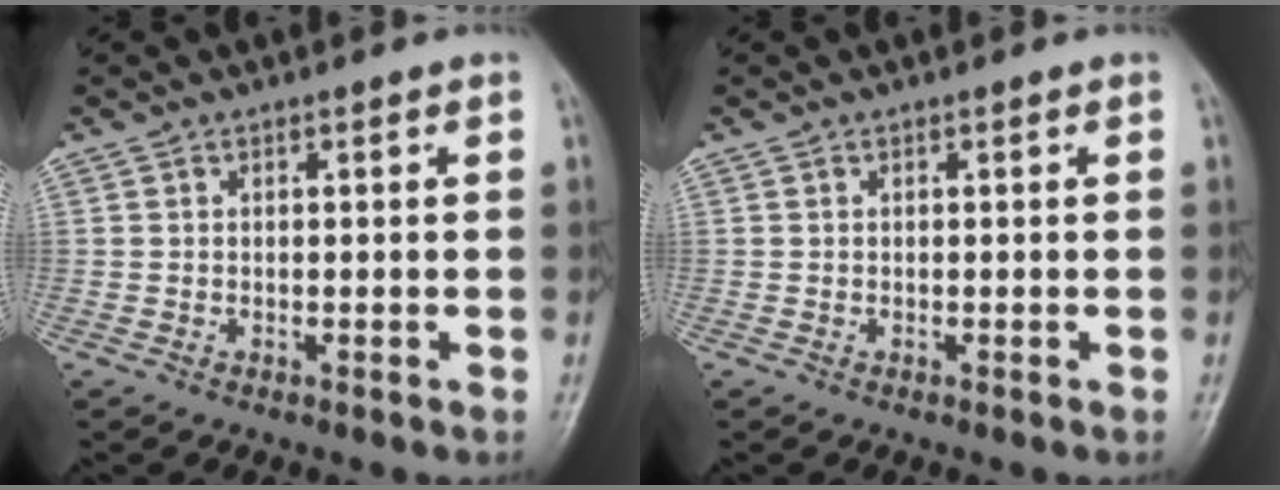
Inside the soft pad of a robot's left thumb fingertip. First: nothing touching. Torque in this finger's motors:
{"motor_torque": [0.00, 0.00, 0.00, -0.01, 0.00]}